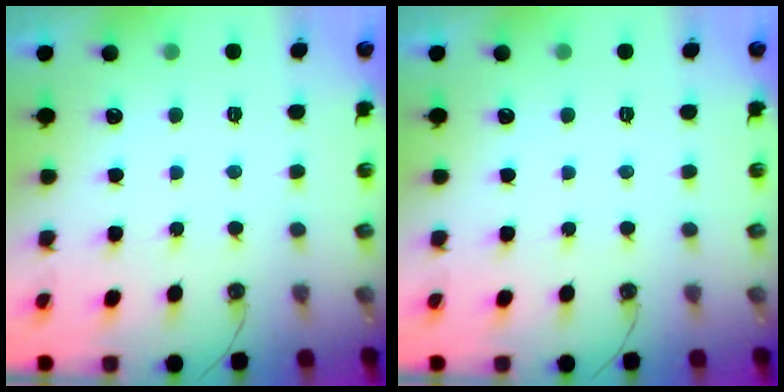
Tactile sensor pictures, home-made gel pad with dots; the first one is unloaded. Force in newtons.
{"total": 0.0}